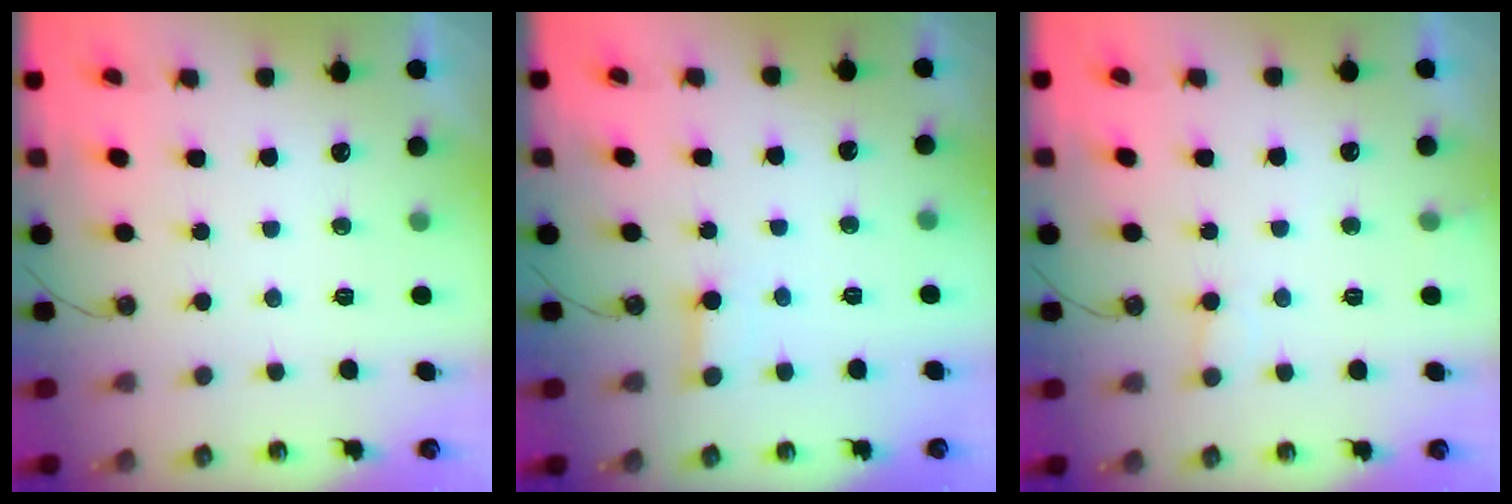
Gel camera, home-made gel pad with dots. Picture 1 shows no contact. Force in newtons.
{"total": 2.4, "press": 2.4, "slide": 0.1}
{"total": 5.7, "press": 5.7, "slide": 0.5}